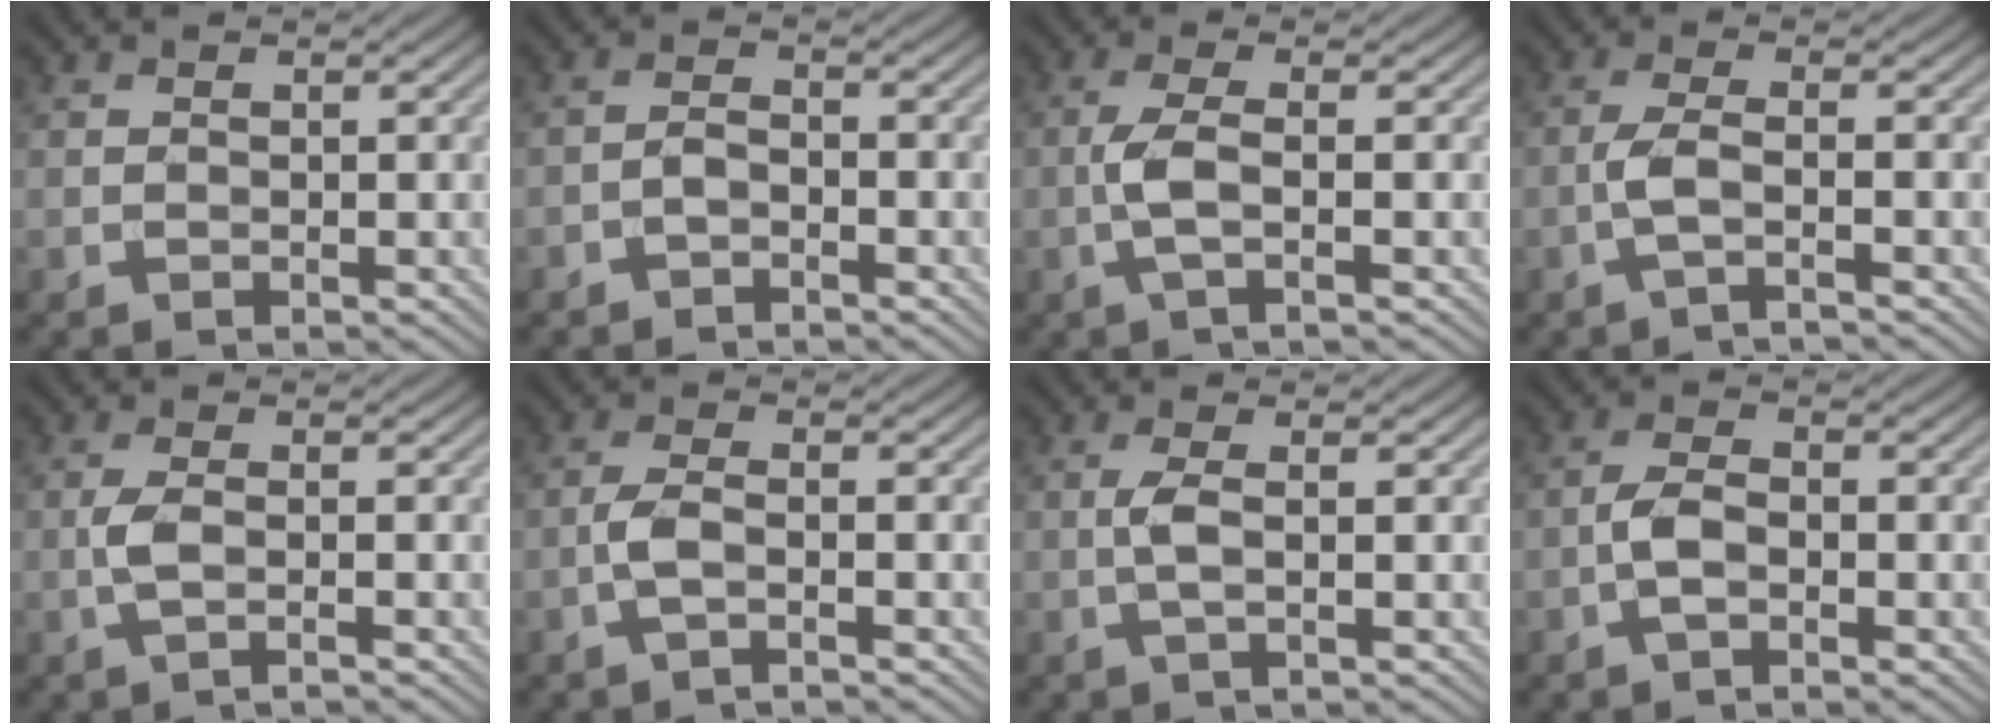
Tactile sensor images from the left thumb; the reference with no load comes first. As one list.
[{"total": 1.9, "force": [-1.4, 0.7, 1.1], "torque": [-0.019, 0.005, -0.032]}, {"total": 3.7, "force": [-0.9, 0.5, 3.6], "torque": [-0.081, 0.007, -0.028]}, {"total": 3.4, "force": [-1.4, 0.5, 3.1], "torque": [-0.059, 0.009, -0.046]}, {"total": 2.8, "force": [-0.9, 0.5, 2.6], "torque": [-0.054, 0.005, -0.028]}, {"total": 2.9, "force": [-1.3, 0.6, 2.5], "torque": [-0.057, 0.007, -0.036]}, {"total": 2.6, "force": [-0.2, 0.3, 2.5], "torque": [-0.056, 0.005, -0.011]}, {"total": 3.2, "force": [-1.4, 1.2, 2.7], "torque": [-0.060, 0.004, -0.035]}]